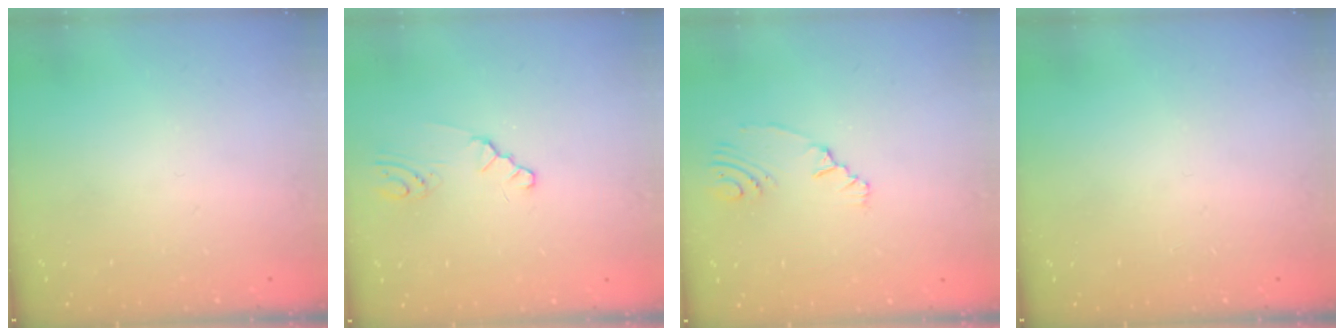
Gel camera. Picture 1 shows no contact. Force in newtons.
{"total": 0.8, "press": 0.8, "slide": 0.2}
{"total": 3.8, "press": 2.5, "slide": 2.9}
{"total": 0.0}